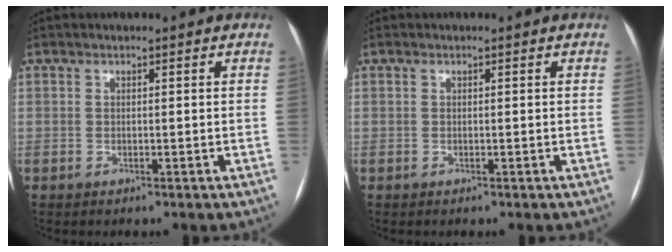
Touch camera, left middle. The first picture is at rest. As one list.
[{"total": 0.0}]